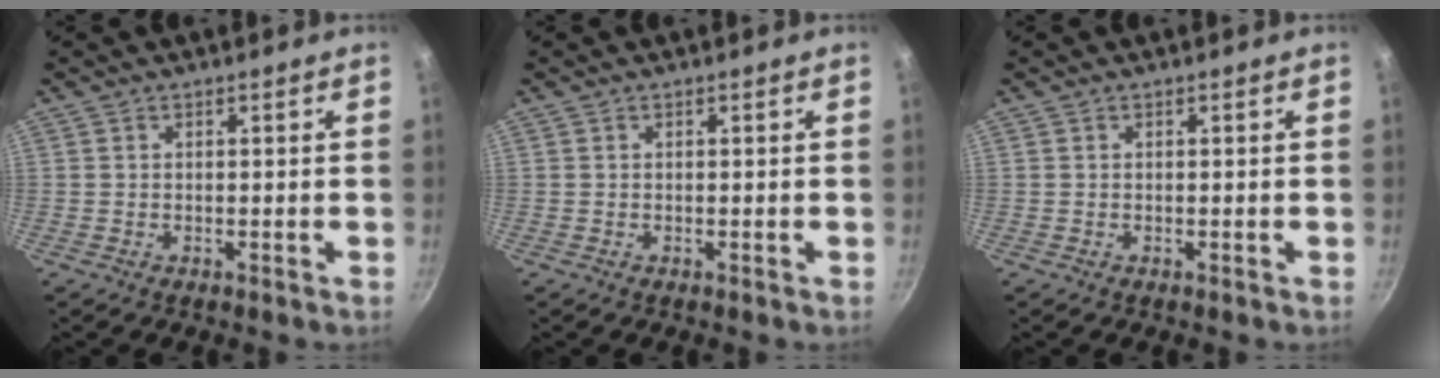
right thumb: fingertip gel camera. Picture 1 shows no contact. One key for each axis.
{"total": 0.0}
{"total": 0.0}